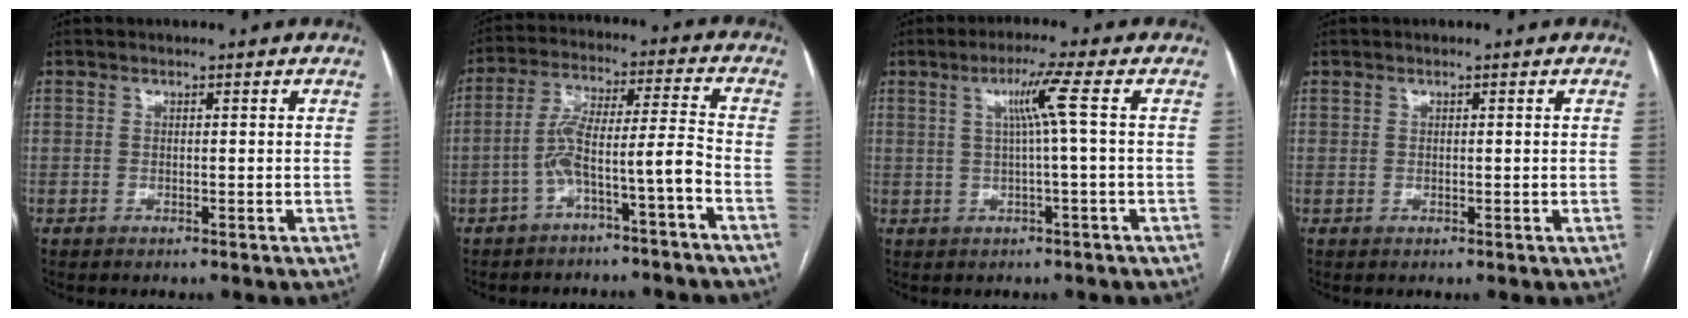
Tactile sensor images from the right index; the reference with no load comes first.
{"total": 7.9, "force": [-3.8, -0.1, 6.9], "torque": [-0.122, 0.037, -0.063]}
{"total": 5.0, "force": [1.0, -1.4, 4.7], "torque": [-0.088, 0.008, 0.020]}
{"total": 0.5, "force": [0.3, 0.4, 0.2], "torque": [0.001, -0.002, 0.005]}